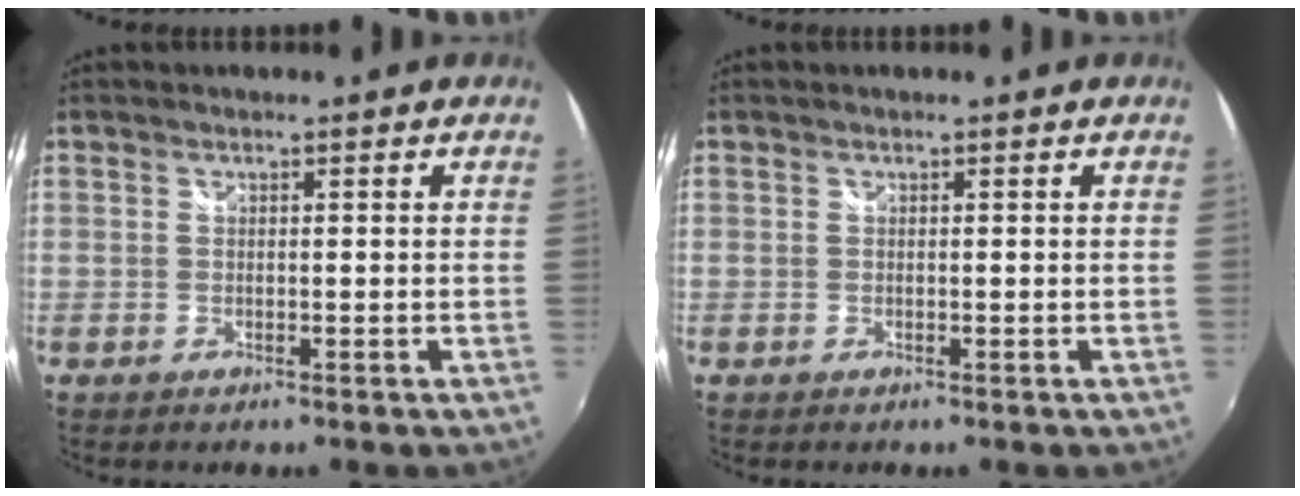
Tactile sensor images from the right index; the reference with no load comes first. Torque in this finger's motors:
{"motor_torque": [0.07, 0.08, 0.00, 0.00]}